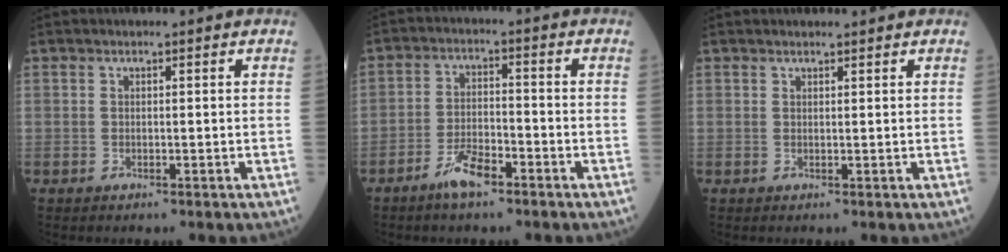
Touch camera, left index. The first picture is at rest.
{"total": 5.3, "force": [-3.8, 1.4, 3.5], "torque": [-0.076, 0.000, -0.071]}
{"total": 1.8, "force": [1.7, 0.1, 0.5], "torque": [-0.006, 0.012, 0.027]}